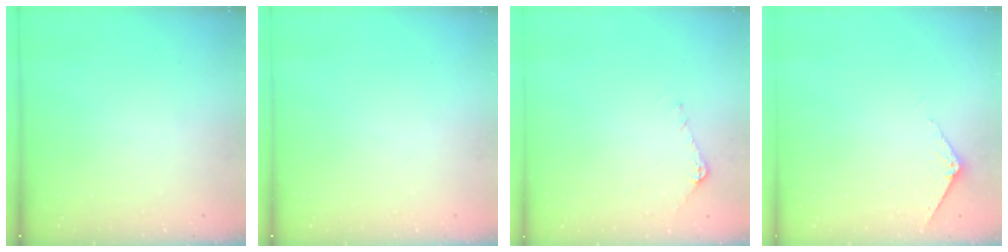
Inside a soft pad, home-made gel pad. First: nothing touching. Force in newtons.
{"total": 0.0}
{"total": 5.1, "press": 5.0, "slide": 0.7}
{"total": 2.9, "press": 2.9, "slide": 0.3}